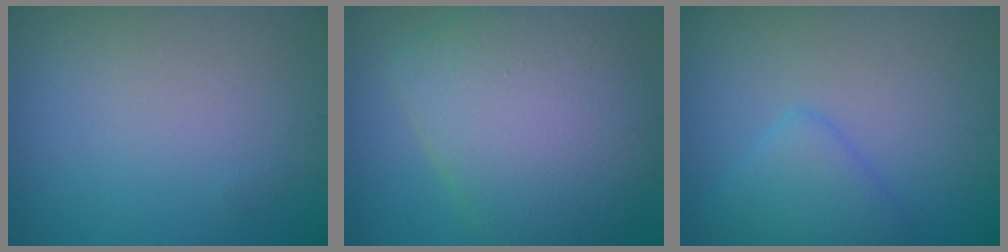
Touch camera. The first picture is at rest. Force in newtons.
{"total": 10.1, "press": 10.1, "slide": 0.5}
{"total": 3.1, "press": 3.1, "slide": 0.1}